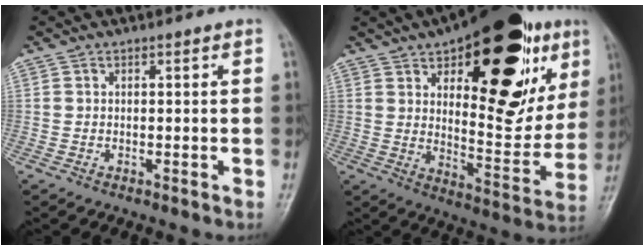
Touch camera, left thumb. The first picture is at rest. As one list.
[{"total": 28.9, "force": [12.7, 12.6, 22.8], "torque": [-0.271, -0.025, 0.187]}]